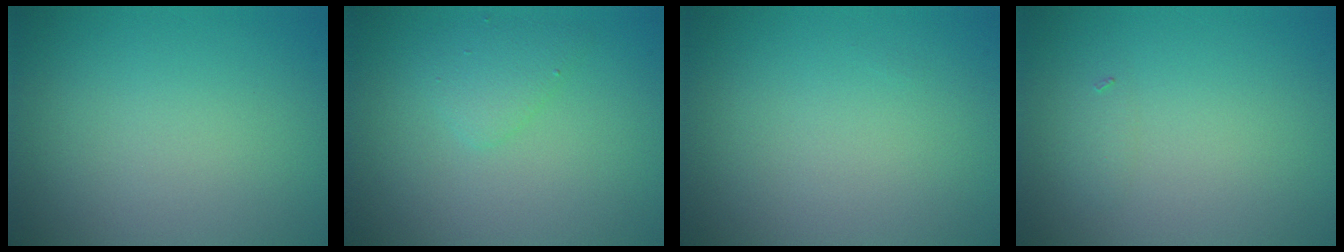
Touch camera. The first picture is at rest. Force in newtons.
{"total": 1.7, "press": 1.6, "slide": 0.1}
{"total": 0.0}
{"total": 0.6, "press": 0.6, "slide": 0.0}